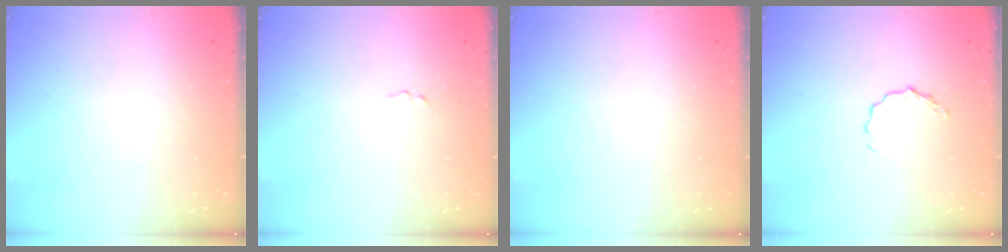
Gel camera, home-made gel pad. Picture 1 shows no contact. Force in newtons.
{"total": 1.6, "press": 1.6, "slide": 0.1}
{"total": 0.0}
{"total": 4.1, "press": 4.1, "slide": 0.4}